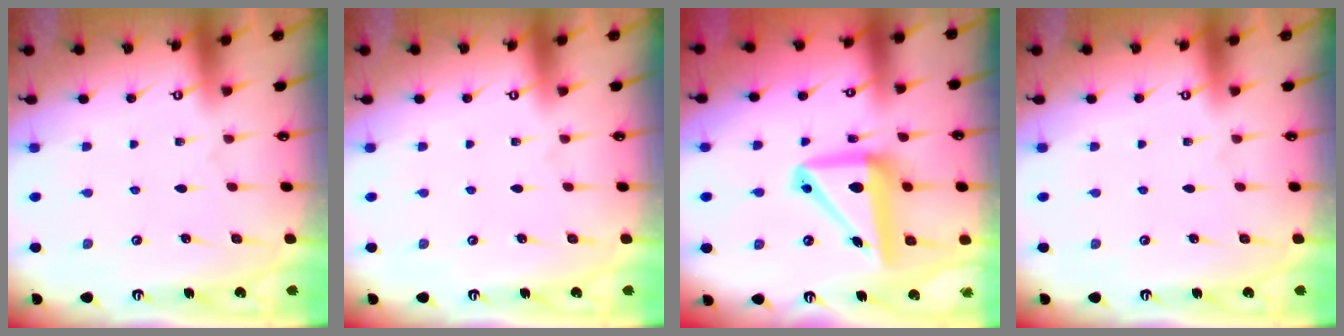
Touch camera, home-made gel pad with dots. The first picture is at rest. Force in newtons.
{"total": 0.0}
{"total": 13.7, "press": 13.5, "slide": 2.1}
{"total": 0.0}